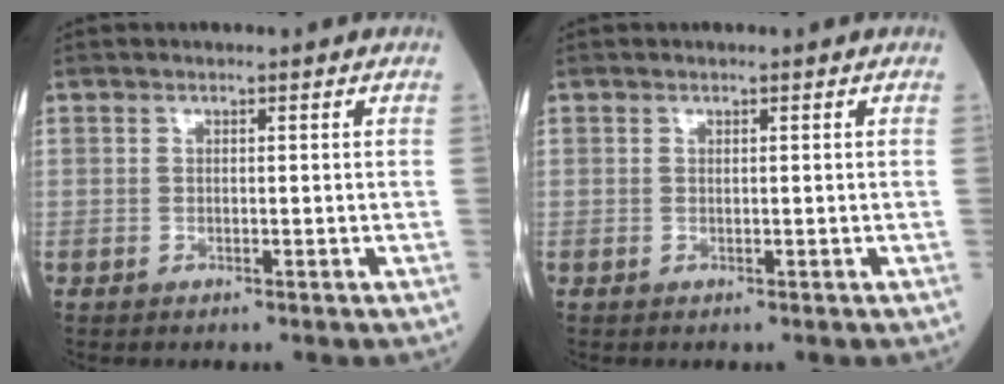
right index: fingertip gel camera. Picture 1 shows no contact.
{"total": 0.0}